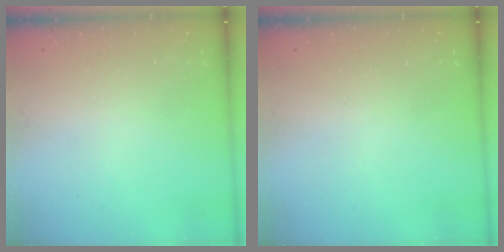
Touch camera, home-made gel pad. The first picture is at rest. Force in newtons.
{"total": 0.0}